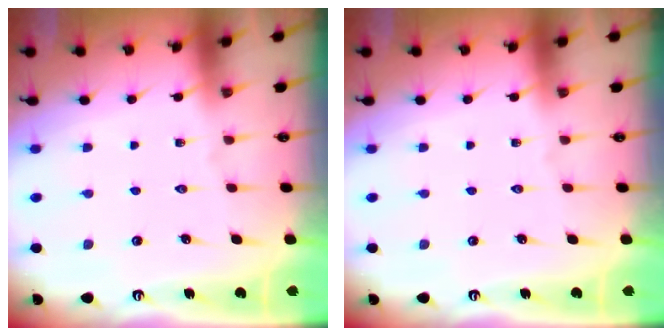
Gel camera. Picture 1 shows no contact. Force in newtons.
{"total": 0.0}